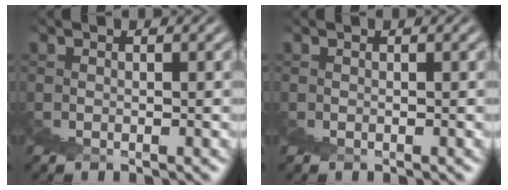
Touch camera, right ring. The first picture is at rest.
{"total": 0.0}